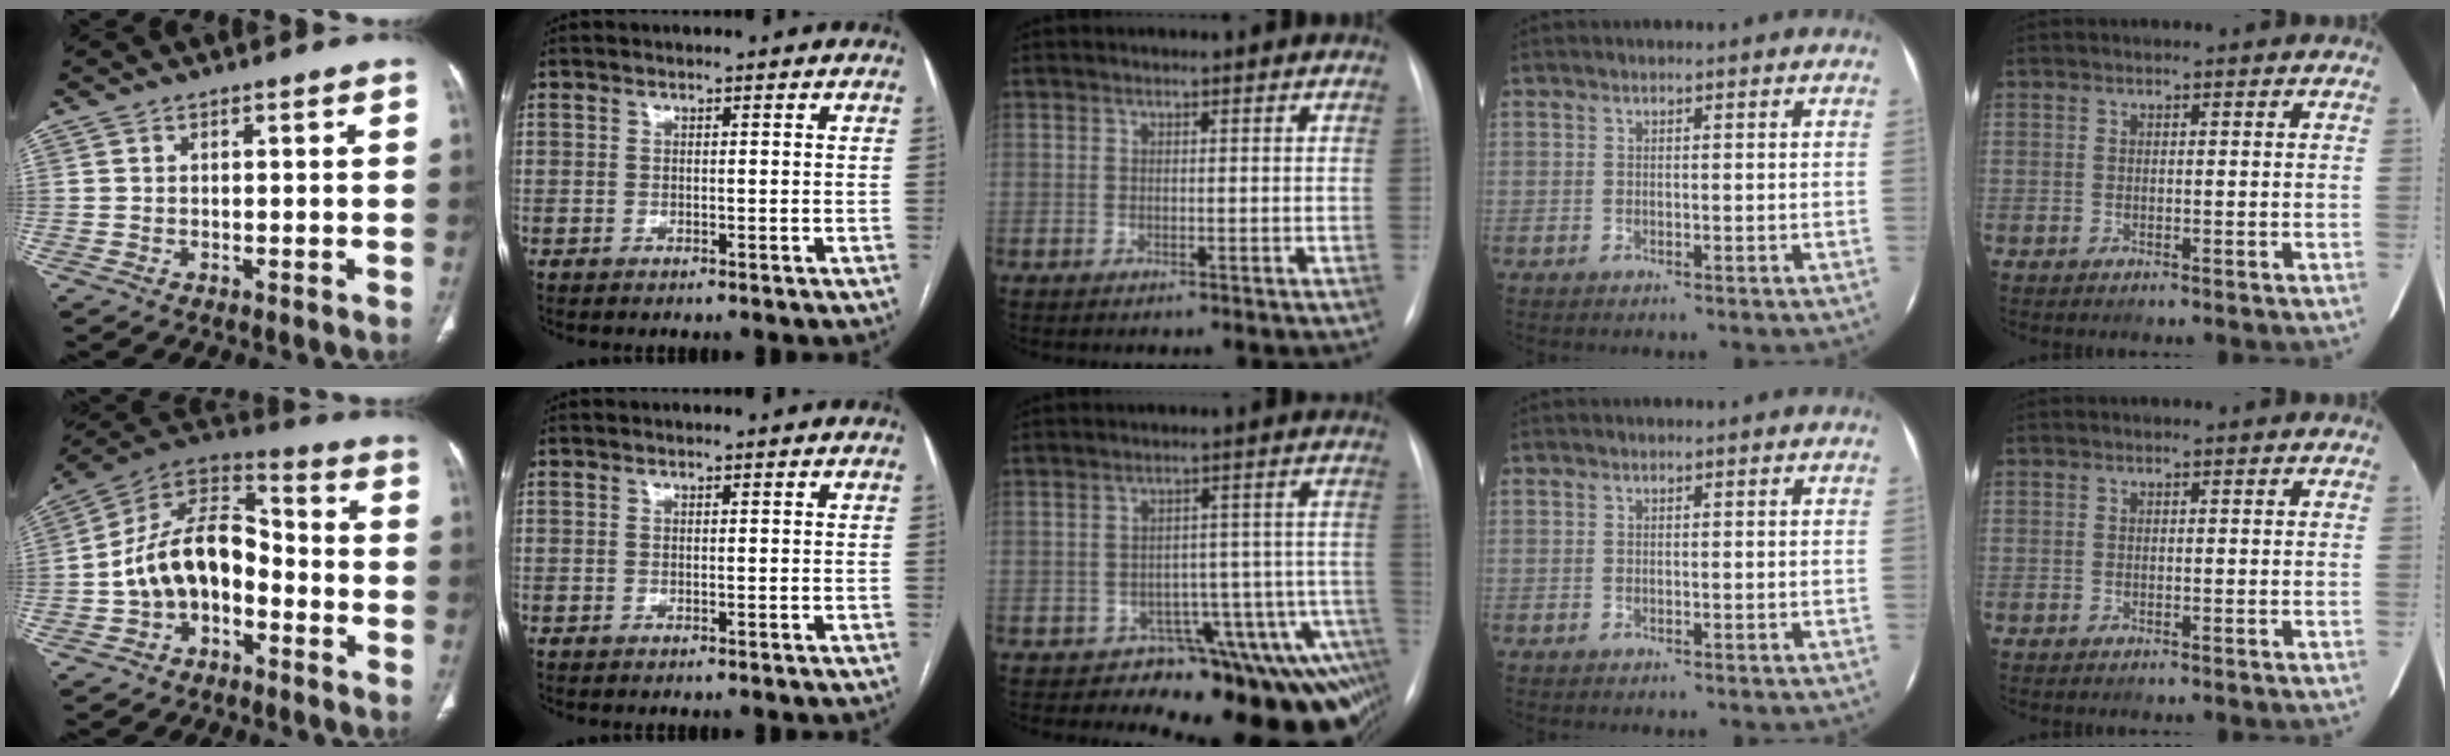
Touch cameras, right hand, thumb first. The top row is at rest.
{"thumb": {"total": 14.5, "force": [-3.8, 9.5, 10.3], "torque": [-0.156, 0.071, -0.075]}, "middle": {"total": 13.1, "force": [-10.6, 4.4, 6.3], "torque": [0.008, 0.063, -0.124]}}